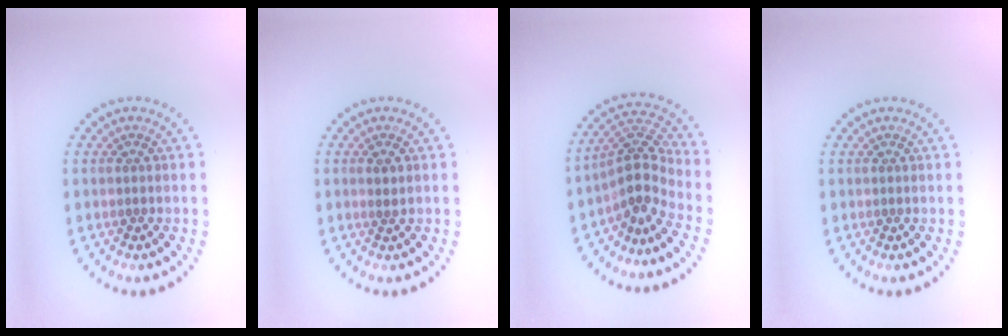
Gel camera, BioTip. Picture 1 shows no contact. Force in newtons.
{"total": 0.8, "press": 0.5, "slide": 0.6}
{"total": 3.6, "press": 2.6, "slide": 2.5}
{"total": 0.0}